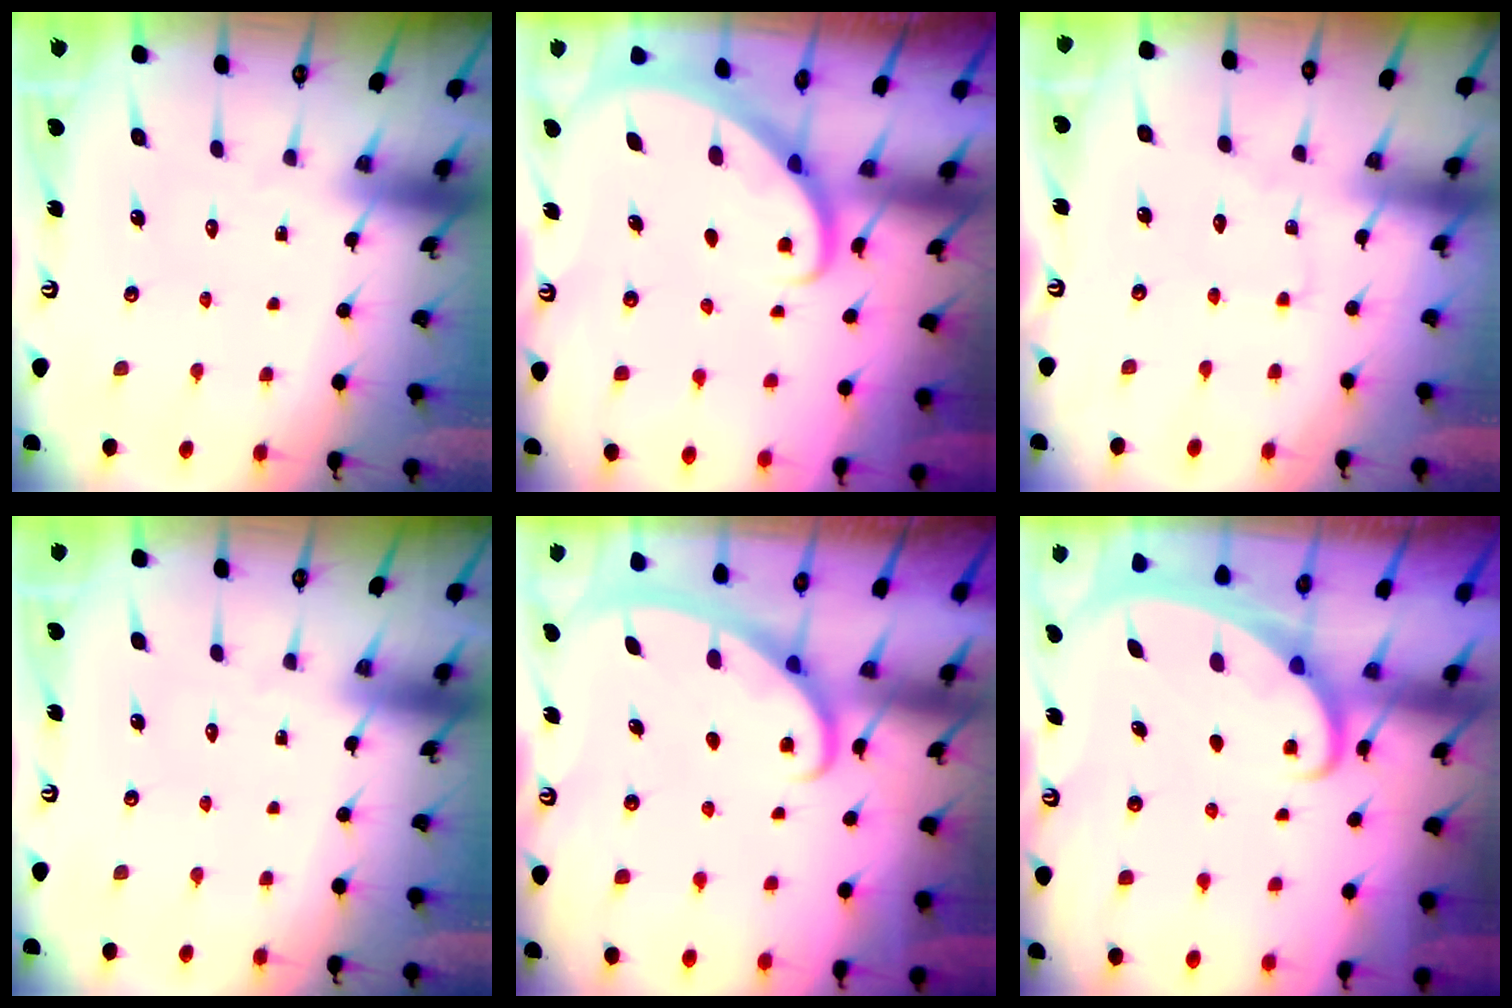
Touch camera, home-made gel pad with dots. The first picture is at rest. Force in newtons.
{"total": 2.6, "press": 2.6, "slide": 0.2}
{"total": 1.2, "press": 1.2, "slide": 0.2}
{"total": 0.0}
{"total": 2.9, "press": 2.8, "slide": 0.4}
{"total": 2.2, "press": 2.1, "slide": 0.3}